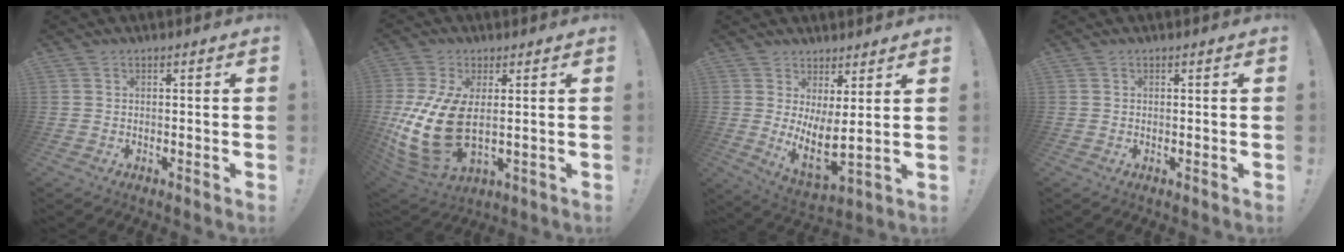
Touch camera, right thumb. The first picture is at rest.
{"total": 17.9, "force": [1.1, 9.8, 15.0], "torque": [-0.293, -0.020, 0.034]}
{"total": 7.7, "force": [2.8, 1.7, 7.0], "torque": [-0.114, -0.045, 0.056]}
{"total": 0.0}